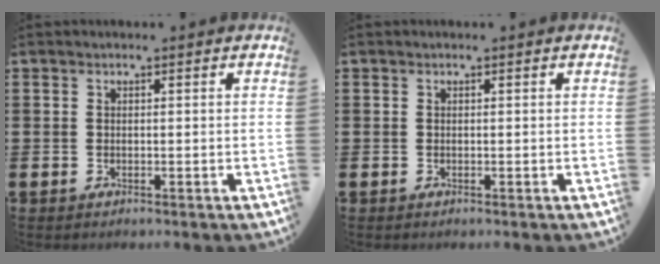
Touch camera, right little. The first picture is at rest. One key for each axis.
{"total": 0.0}